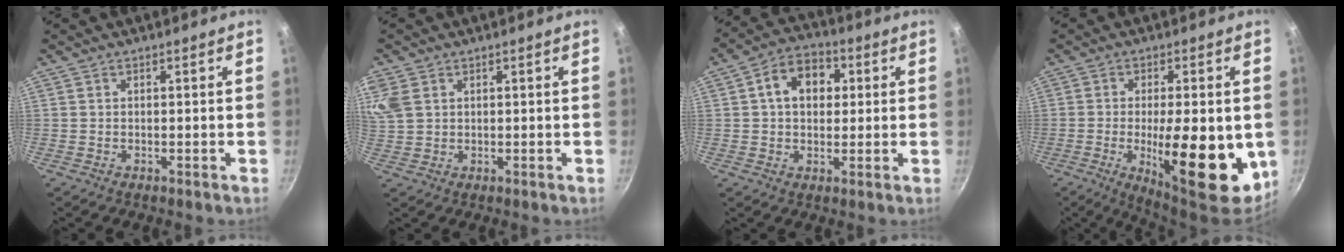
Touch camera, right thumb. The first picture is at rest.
{"total": 7.8, "force": [2.8, 5.5, 4.7], "torque": [-0.109, 0.012, 0.060]}
{"total": 9.6, "force": [2.0, 7.0, 6.2], "torque": [-0.067, 0.015, 0.017]}
{"total": 18.0, "force": [-3.2, 6.3, 16.5], "torque": [-0.223, -0.001, -0.036]}